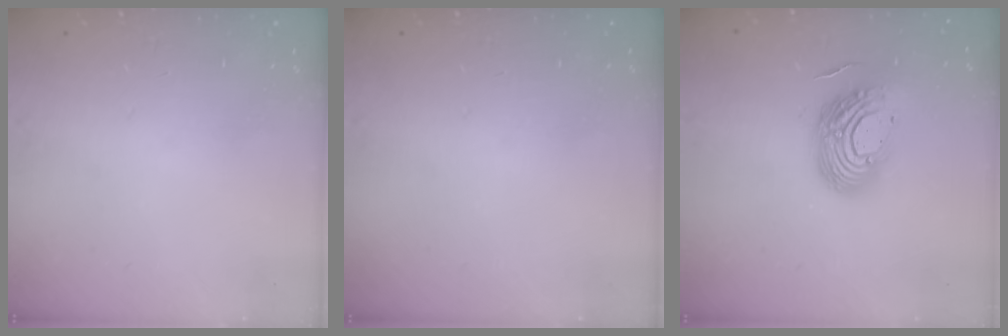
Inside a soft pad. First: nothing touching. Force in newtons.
{"total": 0.0}
{"total": 16.2, "press": 16.1, "slide": 1.2}